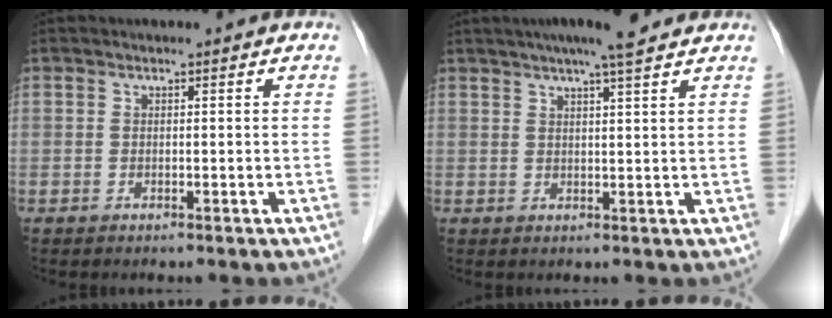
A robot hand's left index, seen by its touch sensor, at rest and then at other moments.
{"total": 8.0, "force": [6.5, 0.2, 4.7], "torque": [-0.072, 0.026, 0.089]}